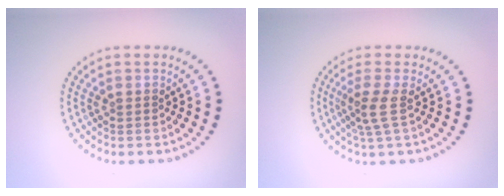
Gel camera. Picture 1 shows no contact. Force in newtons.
{"total": 2.3, "press": 1.6, "slide": 1.6}